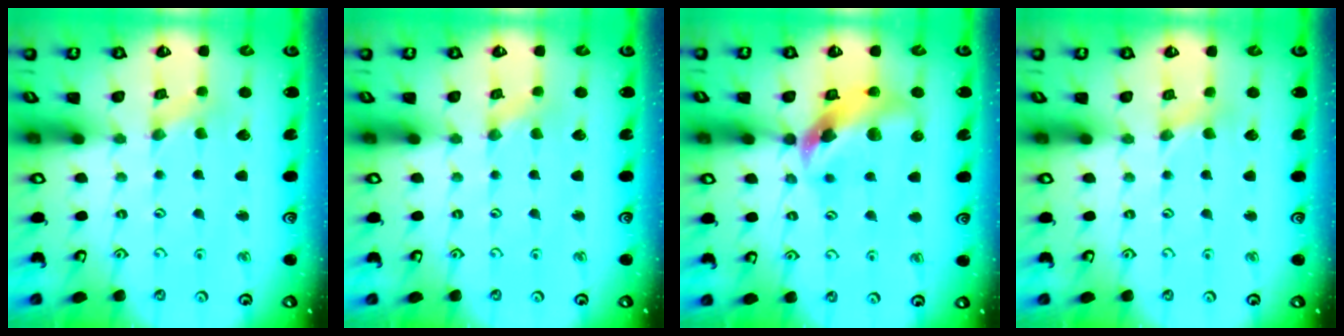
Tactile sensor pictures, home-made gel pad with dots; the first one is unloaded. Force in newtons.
{"total": 0.0}
{"total": 13.2, "press": 13.1, "slide": 1.8}
{"total": 1.5, "press": 1.5, "slide": 0.2}